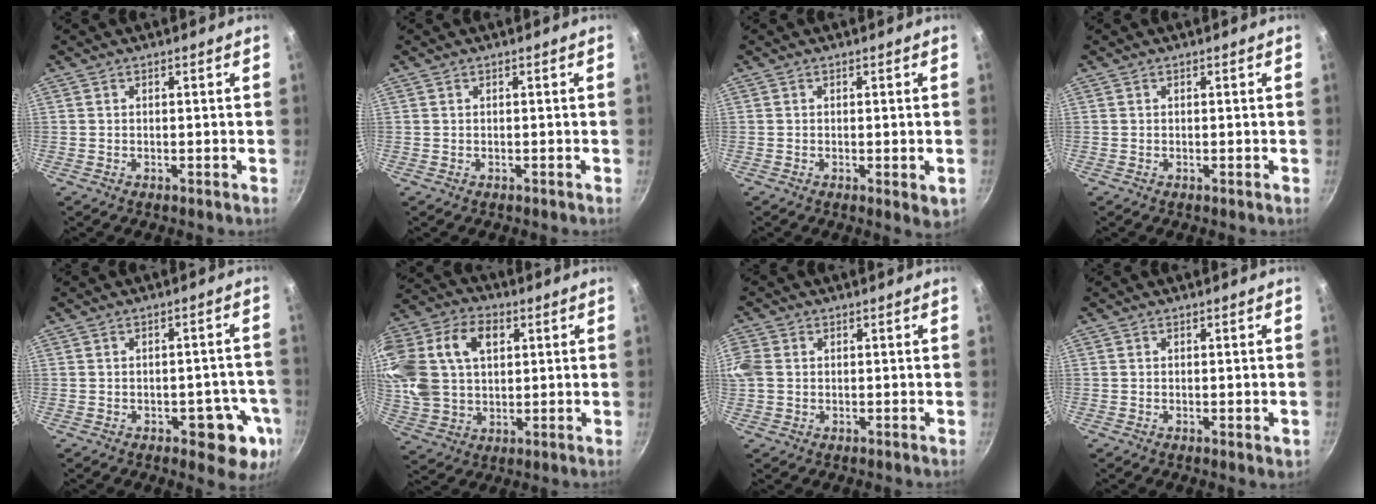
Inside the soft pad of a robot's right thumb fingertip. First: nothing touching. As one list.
[{"total": 0.0}, {"total": 3.0, "force": [-0.5, 1.0, 2.7], "torque": [-0.038, -0.011, -0.007]}, {"total": 0.0}, {"total": 9.5, "force": [-3.3, 5.1, 7.3], "torque": [-0.035, 0.018, -0.037]}, {"total": 23.0, "force": [6.1, 16.1, 15.3], "torque": [-0.327, 0.019, 0.108]}, {"total": 5.8, "force": [0.7, 4.6, 3.4], "torque": [-0.074, 0.009, 0.006]}, {"total": 1.5, "force": [-0.3, 0.4, 1.4], "torque": [-0.019, -0.004, -0.005]}]